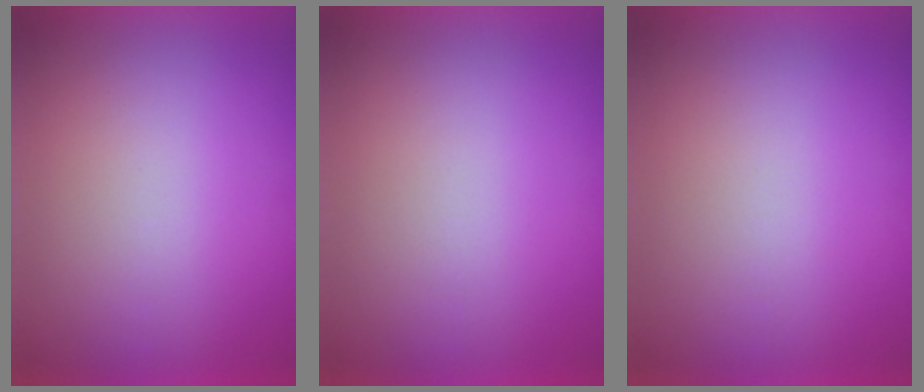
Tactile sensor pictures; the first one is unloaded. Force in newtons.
{"total": 1.2}
{"total": 0.0}